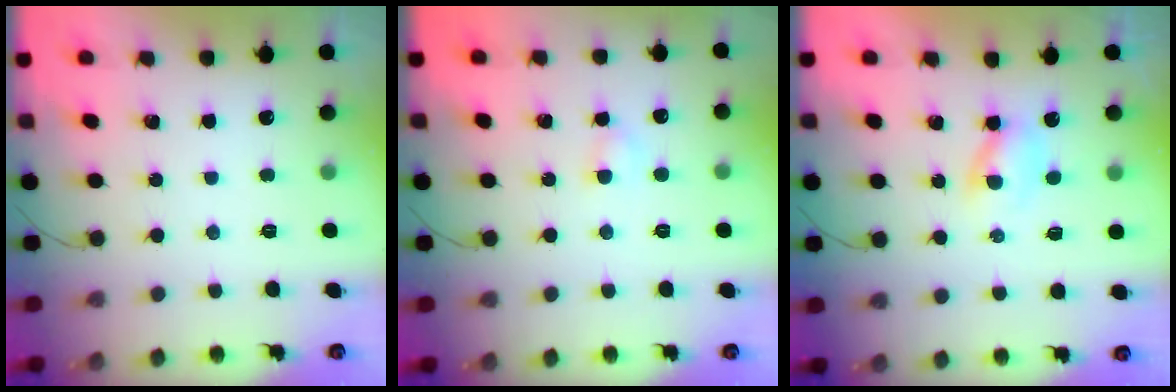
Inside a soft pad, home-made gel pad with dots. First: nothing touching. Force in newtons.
{"total": 3.2, "press": 3.0, "slide": 1.1}
{"total": 2.3, "press": 2.0, "slide": 1.1}